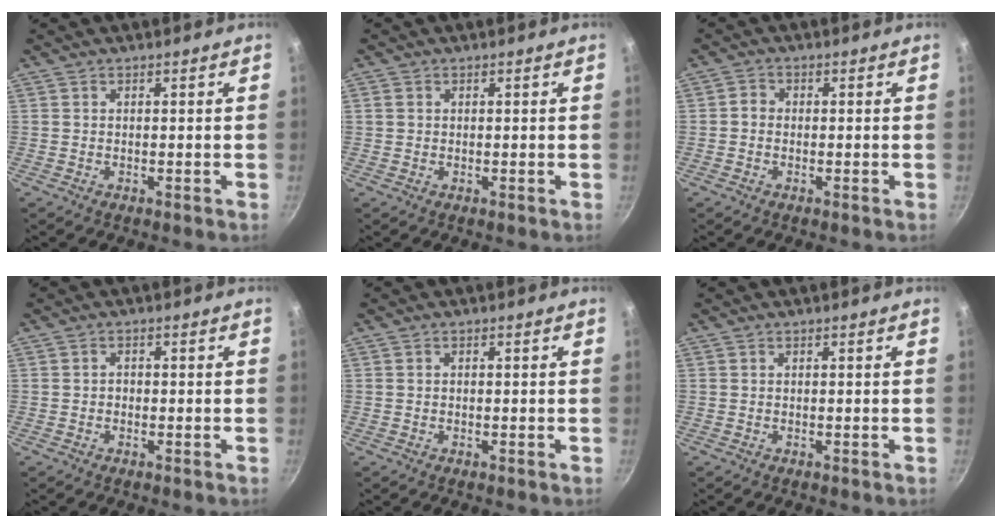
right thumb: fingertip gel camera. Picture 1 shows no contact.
{"total": 1.1, "force": [0.3, 1.0, 0.4], "torque": [-0.005, 0.004, 0.002]}
{"total": 1.8, "force": [-0.3, 1.6, 0.9], "torque": [-0.011, 0.010, -0.010]}
{"total": 1.0, "force": [-0.3, 0.8, 0.5], "torque": [-0.006, 0.004, -0.006]}
{"total": 0.0}
{"total": 0.0}